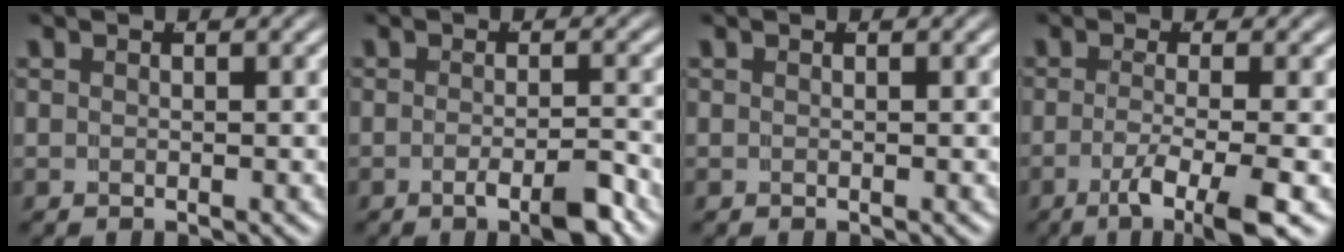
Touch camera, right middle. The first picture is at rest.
{"total": 3.3, "force": [-2.2, 0.3, 2.4], "torque": [-0.033, -0.002, -0.040]}
{"total": 0.0}
{"total": 5.9, "force": [-3.7, 0.5, 4.6], "torque": [-0.079, -0.027, -0.046]}